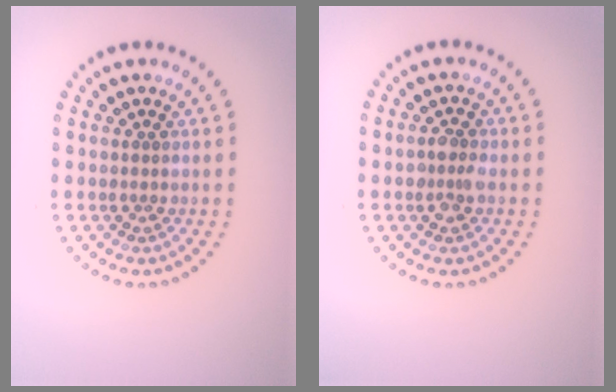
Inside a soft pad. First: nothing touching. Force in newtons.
{"total": 2.0, "press": 1.9, "slide": 0.3}